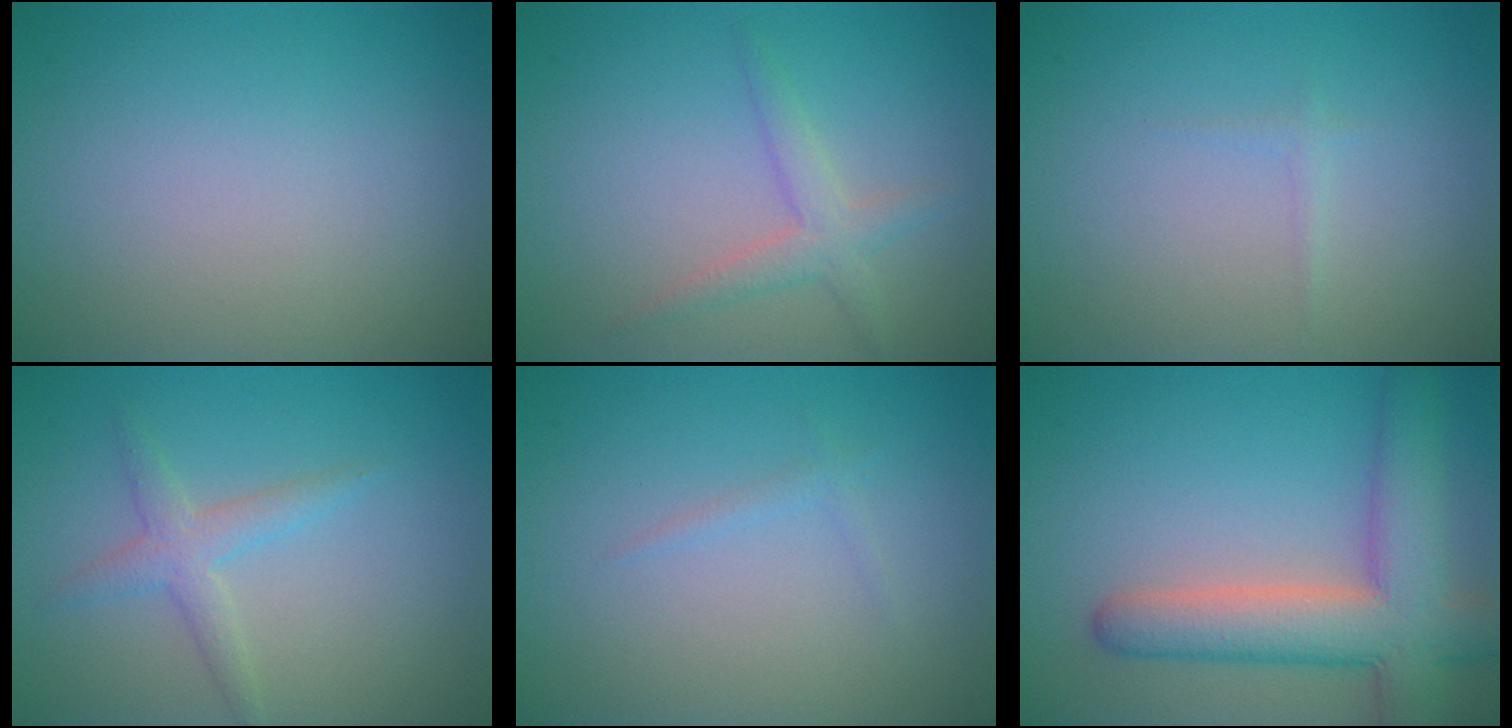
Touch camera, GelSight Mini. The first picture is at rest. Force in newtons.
{"total": 2.2, "press": 2.2, "slide": 0.1}
{"total": 0.6, "press": 0.6, "slide": 0.0}
{"total": 2.2, "press": 2.2, "slide": 0.1}
{"total": 0.8, "press": 0.8, "slide": 0.0}
{"total": 7.7, "press": 7.6, "slide": 0.6}